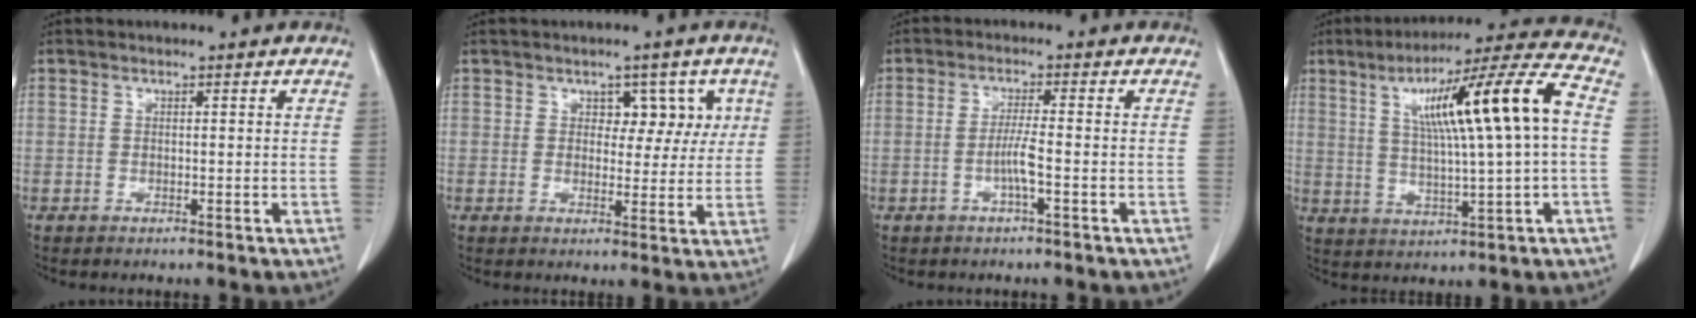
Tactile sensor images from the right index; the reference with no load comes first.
{"total": 6.1, "force": [2.1, 4.1, 4.0], "torque": [-0.039, 0.022, 0.031]}
{"total": 3.5, "force": [-1.2, 0.0, 3.3], "torque": [-0.066, 0.002, -0.024]}
{"total": 17.0, "force": [2.9, 0.7, 16.7], "torque": [-0.270, 0.029, 0.047]}